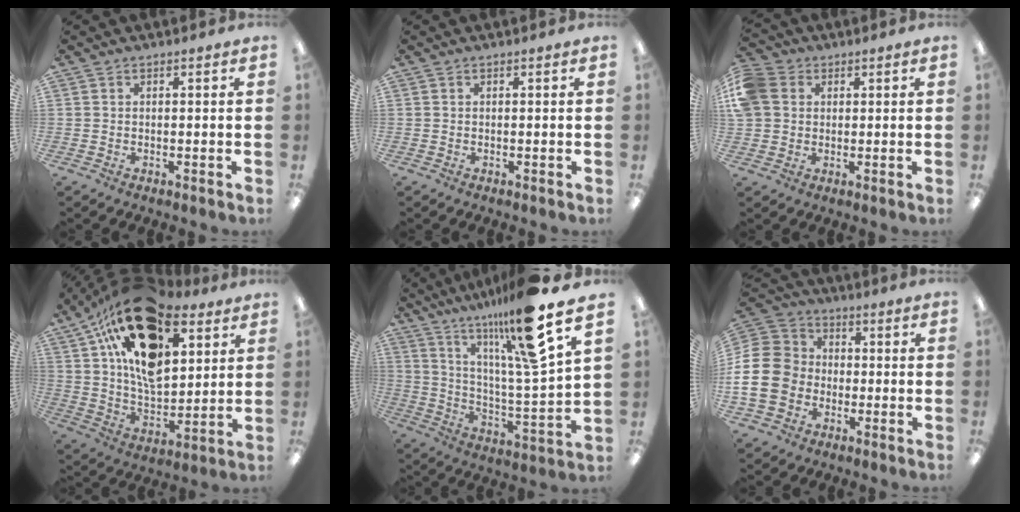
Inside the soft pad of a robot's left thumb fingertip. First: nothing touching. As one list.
[{"total": 0.0}, {"total": 7.5, "force": [1.7, 6.3, 3.6], "torque": [-0.098, 0.014, 0.036]}, {"total": 24.0, "force": [12.9, 13.1, 15.5], "torque": [-0.268, -0.069, 0.223]}, {"total": 20.2, "force": [15.0, 1.5, 13.4], "torque": [-0.234, -0.088, 0.231]}, {"total": 16.4, "force": [-2.4, 14.1, 8.1], "torque": [-0.172, 0.023, -0.044]}]